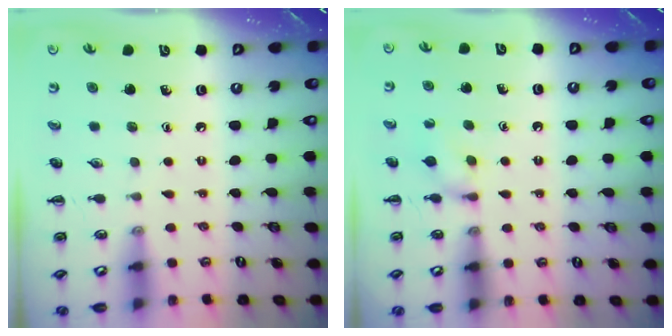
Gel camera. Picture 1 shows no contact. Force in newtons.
{"total": 5.7, "press": 5.6, "slide": 1.3}